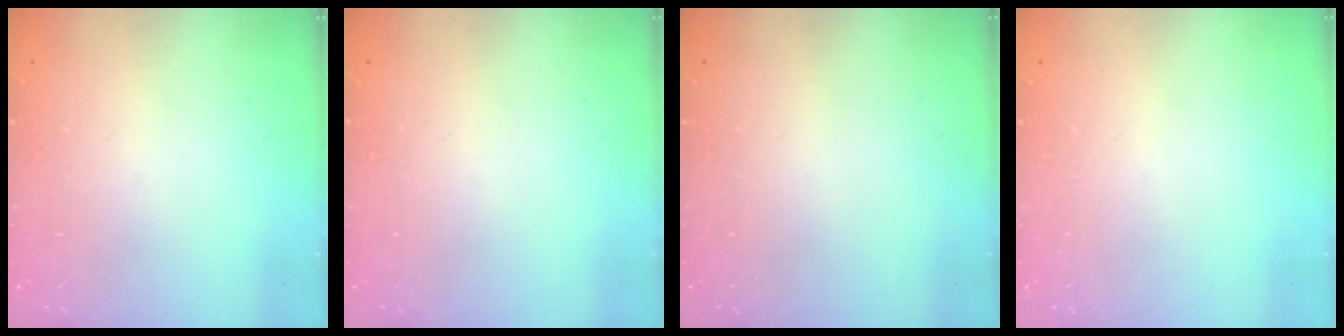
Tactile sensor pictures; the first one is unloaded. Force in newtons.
{"total": 0.0}
{"total": 0.0}
{"total": 0.0}